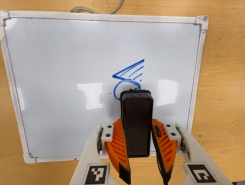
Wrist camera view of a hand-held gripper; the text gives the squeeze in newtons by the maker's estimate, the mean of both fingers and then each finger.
{"total": 6.9, "left": 5.2, "right": 8.6}